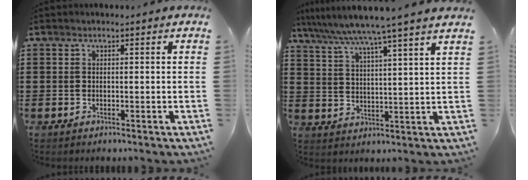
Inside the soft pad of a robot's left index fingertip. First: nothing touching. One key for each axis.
{"total": 6.5, "fx": 5.5, "fy": -1.4, "fz": 3.0, "tx": -0.079, "ty": -0.037, "tz": 0.090}